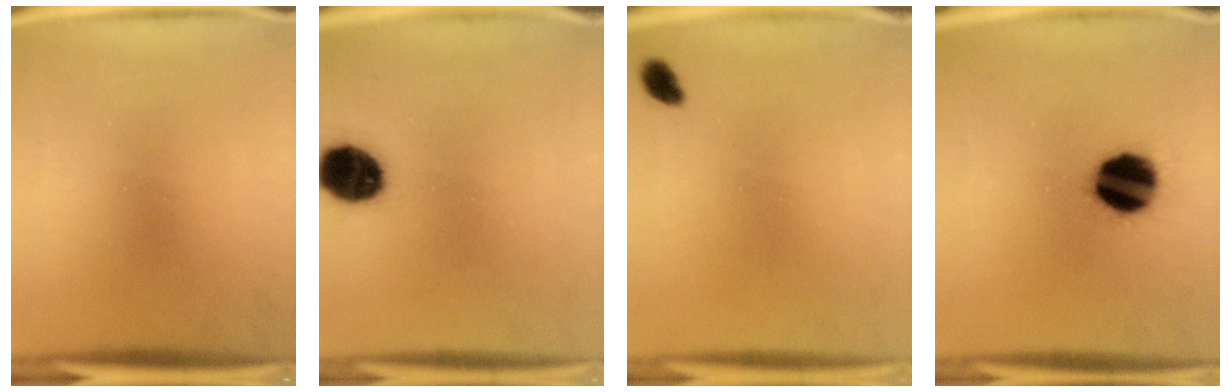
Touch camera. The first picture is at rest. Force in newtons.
{"total": 11.6}
{"total": 1.8}
{"total": 15.0}